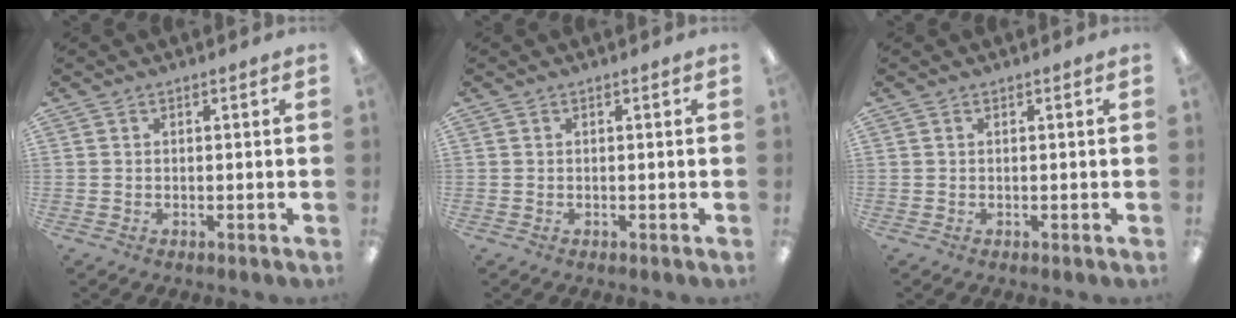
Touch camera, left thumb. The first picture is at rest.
{"total": 0.0}
{"total": 0.0}